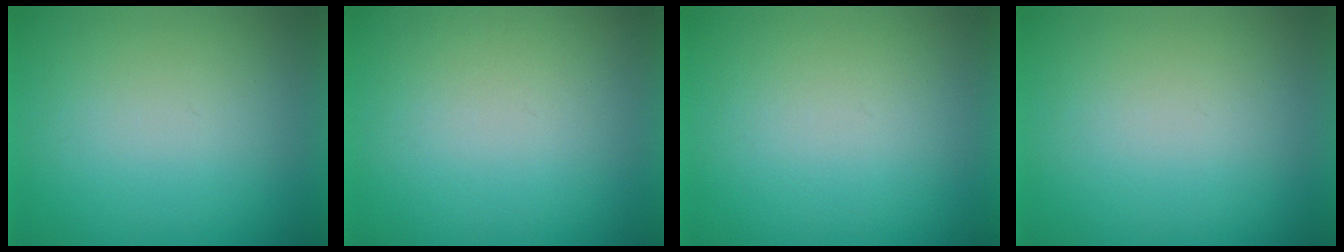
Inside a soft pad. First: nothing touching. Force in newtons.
{"total": 1.1}
{"total": 0.0}
{"total": 0.0}